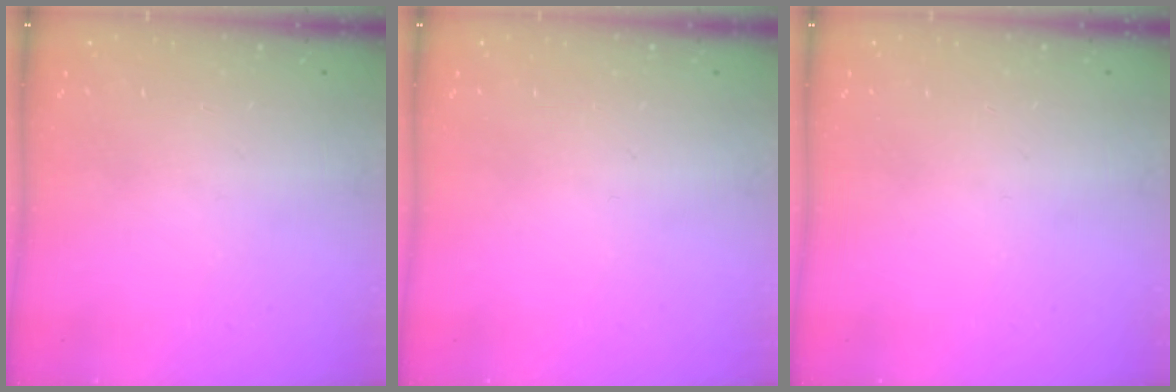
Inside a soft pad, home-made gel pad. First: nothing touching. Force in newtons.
{"total": 0.0}
{"total": 0.0}